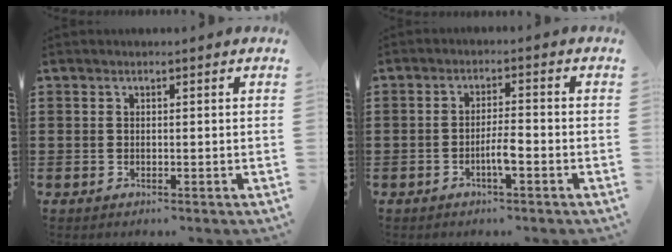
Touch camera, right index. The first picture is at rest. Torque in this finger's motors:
{"motor_torque": [1.07, 1.07, 0.51, 0.12]}